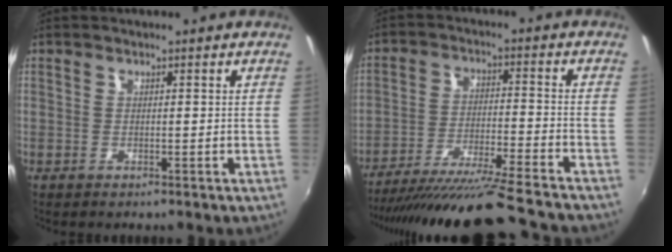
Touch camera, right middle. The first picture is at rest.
{"total": 18.4, "force": [-16.6, -0.9, 7.9], "torque": [-0.154, -0.040, -0.269]}